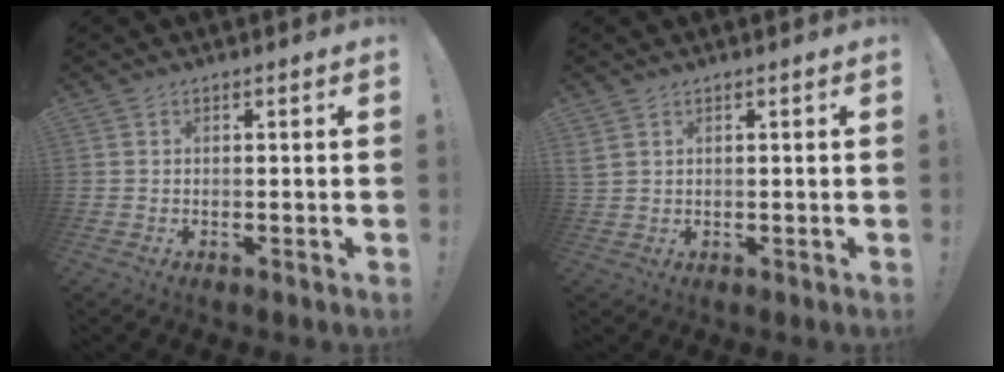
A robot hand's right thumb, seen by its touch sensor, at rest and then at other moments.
{"total": 1.7, "force": [1.0, 0.8, 1.1], "torque": [-0.022, -0.002, 0.020]}